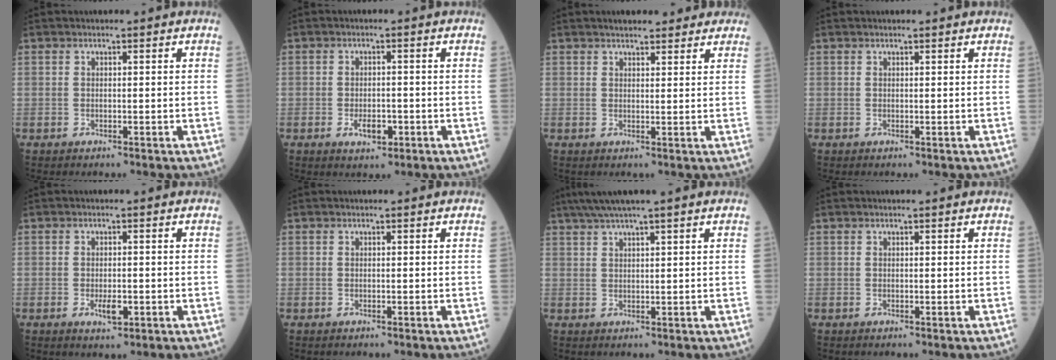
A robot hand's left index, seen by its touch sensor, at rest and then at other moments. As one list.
[{"total": 3.0, "force": [-1.2, 1.5, 2.3], "torque": [-0.044, 0.001, -0.014]}, {"total": 7.3, "force": [6.2, 2.1, 3.3], "torque": [-0.037, 0.023, 0.080]}, {"total": 1.7, "force": [1.5, 0.2, 0.8], "torque": [-0.009, 0.018, 0.022]}, {"total": 2.4, "force": [-0.7, 0.9, 2.1], "torque": [-0.040, -0.002, -0.007]}, {"total": 0.0}, {"total": 8.4, "force": [6.9, -1.0, 4.8], "torque": [-0.084, 0.029, 0.106]}, {"total": 0.8, "force": [0.7, -0.1, 0.4], "torque": [-0.008, 0.008, 0.013]}]